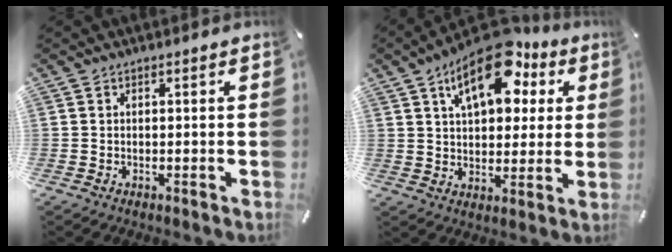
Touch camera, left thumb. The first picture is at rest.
{"total": 16.5, "force": [8.6, 9.0, 10.9], "torque": [-0.166, -0.027, 0.146]}